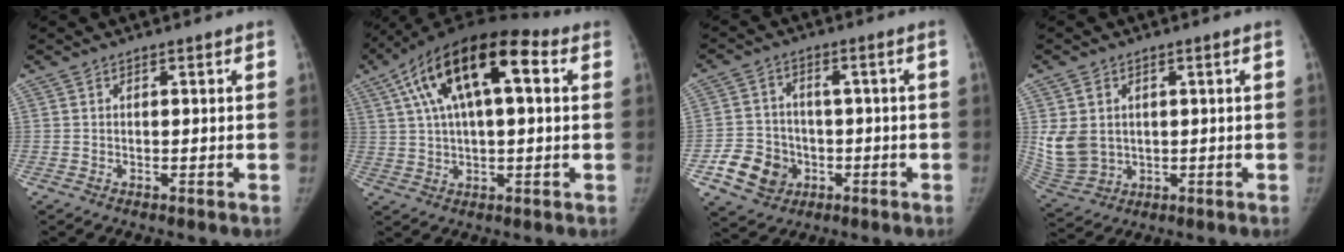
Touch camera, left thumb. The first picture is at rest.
{"total": 19.5, "force": [6.5, 8.4, 16.3], "torque": [-0.277, 0.028, 0.098]}
{"total": 9.0, "force": [-3.2, 7.8, 3.4], "torque": [-0.035, 0.023, -0.046]}
{"total": 9.0, "force": [1.1, 7.2, 5.3], "torque": [-0.095, -0.007, 0.039]}